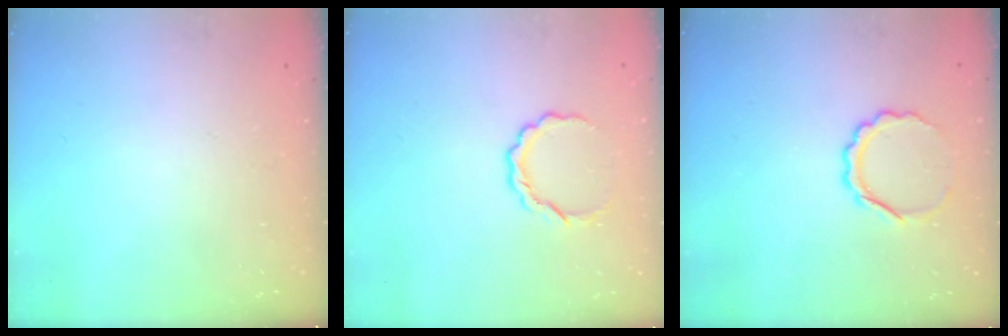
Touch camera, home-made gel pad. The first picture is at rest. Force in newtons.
{"total": 5.3, "press": 5.2, "slide": 0.2}
{"total": 6.6, "press": 6.5, "slide": 0.8}